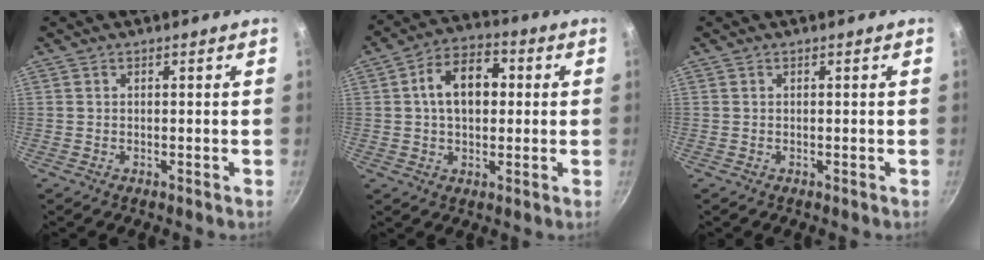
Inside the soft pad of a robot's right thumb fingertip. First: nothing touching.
{"total": 11.2, "force": [1.4, 7.4, 8.3], "torque": [-0.102, 0.023, 0.011]}
{"total": 0.0}